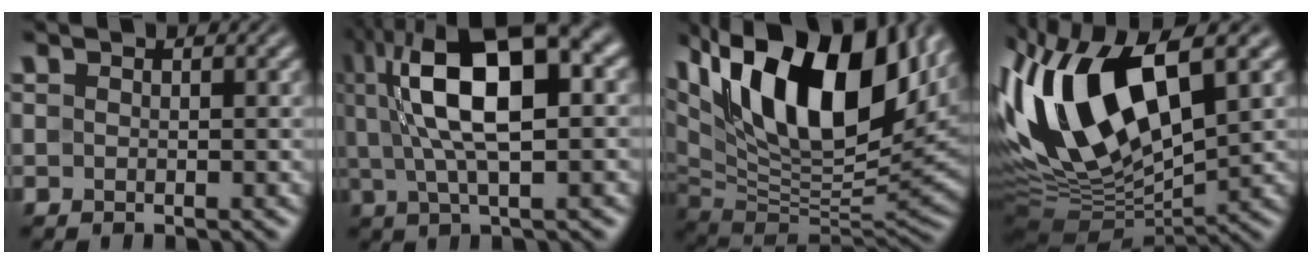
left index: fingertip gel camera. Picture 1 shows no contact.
{"total": 12.2, "force": [3.0, 4.7, 10.9], "torque": [-0.194, 0.013, 0.049]}
{"total": 16.8, "force": [7.8, 7.4, 13.0], "torque": [-0.223, 0.023, 0.127]}
{"total": 15.2, "force": [3.0, 7.0, 13.1], "torque": [-0.261, 0.013, 0.051]}